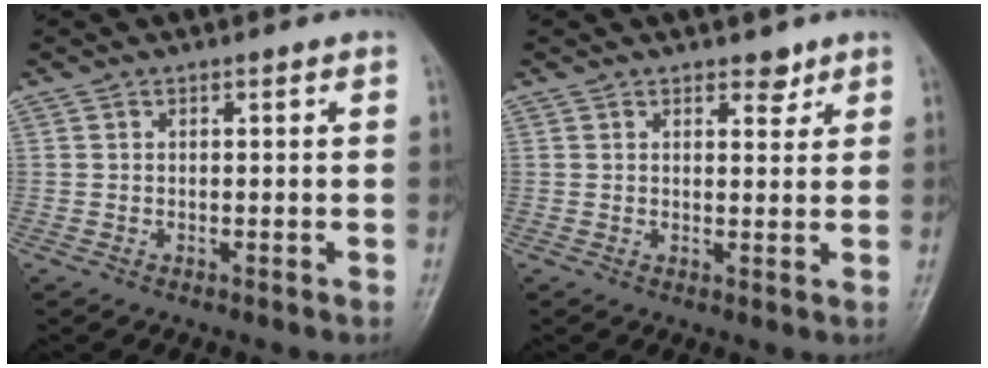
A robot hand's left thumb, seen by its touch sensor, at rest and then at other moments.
{"total": 2.7, "force": [1.9, 1.4, 1.2], "torque": [0.000, -0.012, 0.027]}